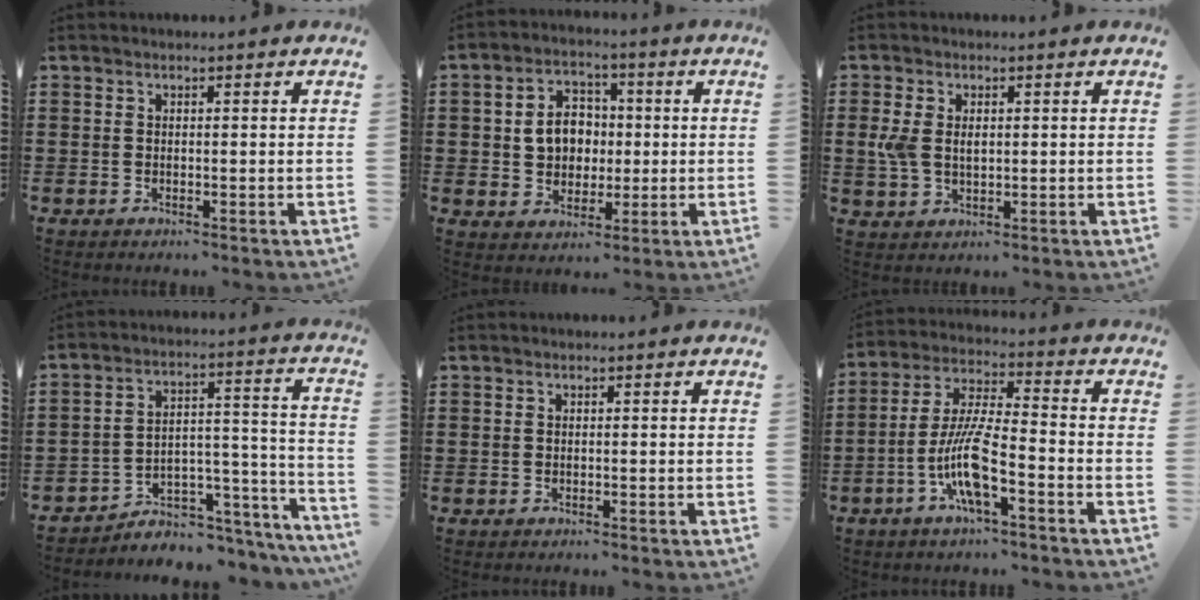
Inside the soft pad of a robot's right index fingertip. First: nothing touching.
{"total": 6.4, "force": [0.2, 5.4, 3.5], "torque": [-0.068, 0.012, -0.002]}
{"total": 4.0, "force": [0.6, 2.5, 3.0], "torque": [-0.078, 0.004, 0.005]}
{"total": 4.3, "force": [-3.5, 2.4, 0.9], "torque": [-0.023, -0.002, -0.069]}
{"total": 0.0}
{"total": 9.6, "force": [-4.3, 1.8, 8.5], "torque": [-0.192, -0.011, -0.087]}